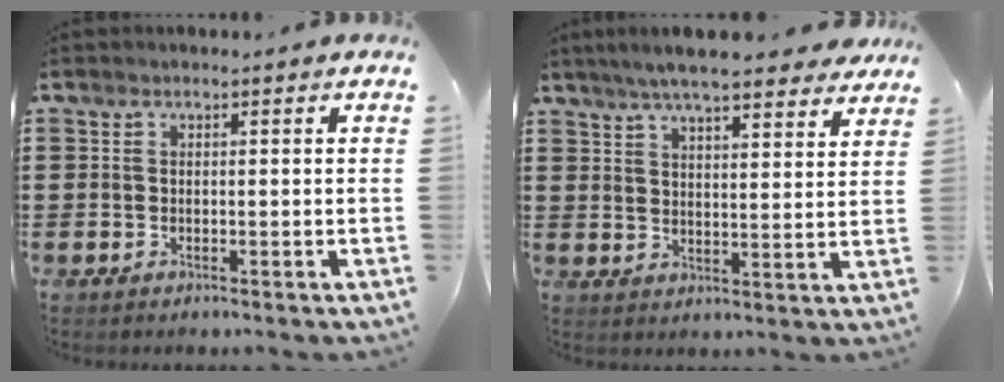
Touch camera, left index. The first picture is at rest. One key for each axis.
{"total": 7.2, "fx": 6.4, "fy": 0.4, "fz": 3.1, "tx": -0.081, "ty": -0.017, "tz": 0.115}